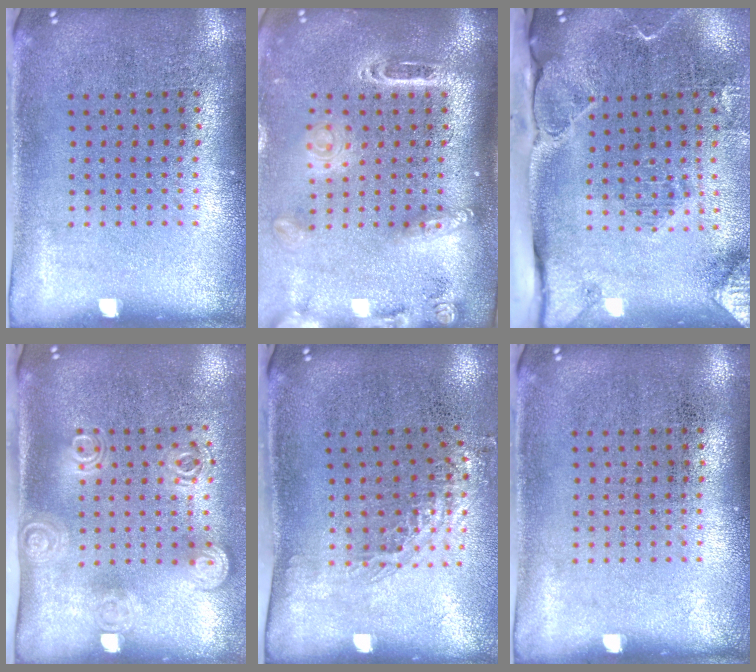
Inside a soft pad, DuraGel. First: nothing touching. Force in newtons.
{"total": 2.5, "press": 1.8, "slide": 1.7}
{"total": 2.7, "press": 2.2, "slide": 1.6}
{"total": 1.9, "press": 1.3, "slide": 1.3}
{"total": 1.2, "press": 0.9, "slide": 0.7}
{"total": 0.0}